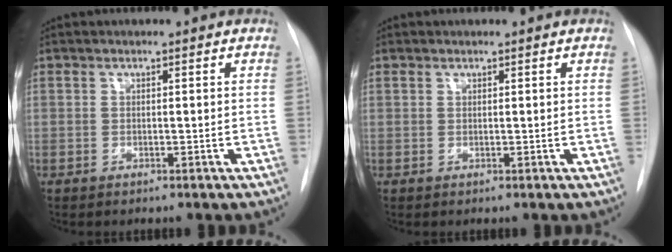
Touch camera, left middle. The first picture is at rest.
{"total": 0.5, "force": [0.4, 0.3, 0.0], "torque": [0.001, 0.002, 0.006]}